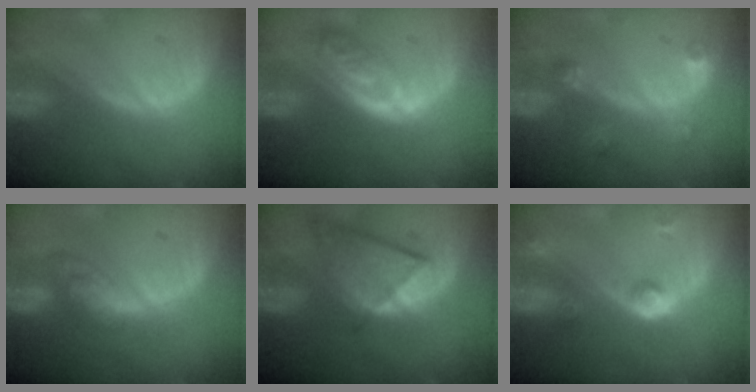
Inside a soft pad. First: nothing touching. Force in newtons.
{"total": 5.2, "press": 5.2, "slide": 0.4}
{"total": 2.7, "press": 2.6, "slide": 0.4}
{"total": 5.4, "press": 4.7, "slide": 2.7}
{"total": 8.6, "press": 7.5, "slide": 4.2}
{"total": 4.0, "press": 3.9, "slide": 0.9}